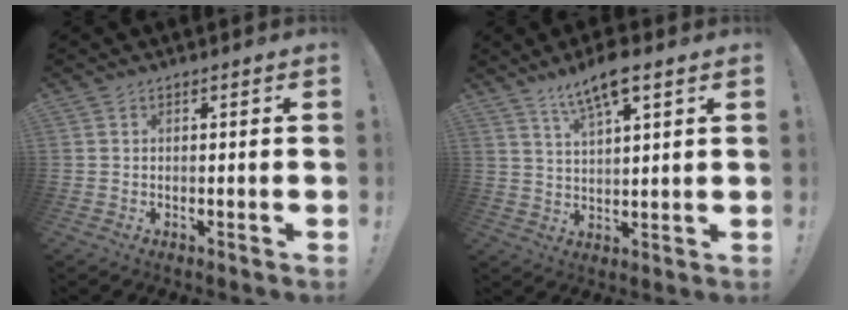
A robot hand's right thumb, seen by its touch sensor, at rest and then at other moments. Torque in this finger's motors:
{"motor_torque": [-0.01, 0.15, 0.19, -0.03, 0.01]}